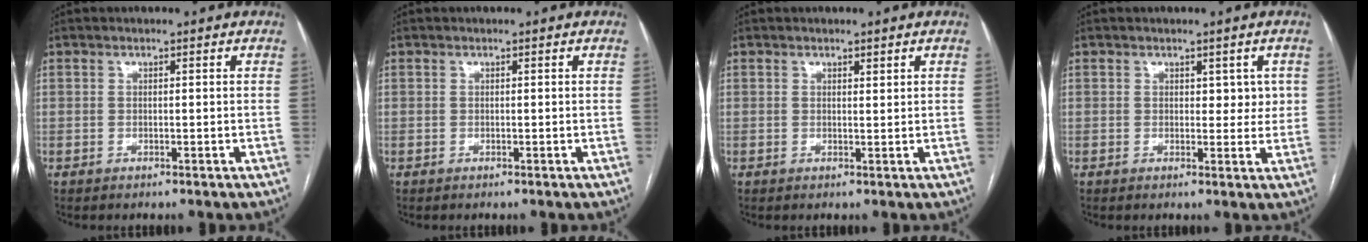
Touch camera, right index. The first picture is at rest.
{"total": 0.0}
{"total": 0.9, "force": [0.7, 0.2, 0.5], "torque": [-0.009, -0.004, 0.011]}
{"total": 2.7, "force": [0.8, 1.8, 1.9], "torque": [-0.014, 0.002, 0.010]}